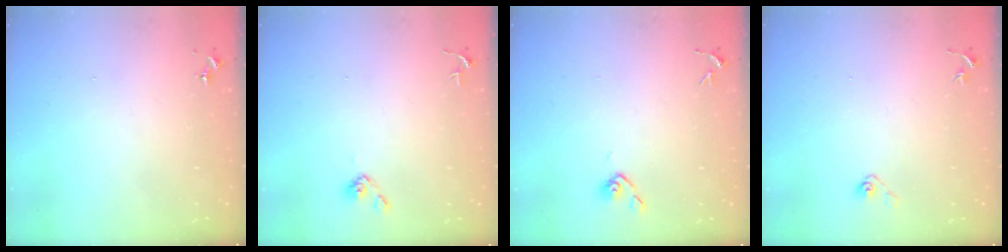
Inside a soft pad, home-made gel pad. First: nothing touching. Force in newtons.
{"total": 3.9, "press": 3.9, "slide": 0.5}
{"total": 3.9, "press": 3.8, "slide": 0.8}
{"total": 3.8, "press": 3.2, "slide": 2.0}